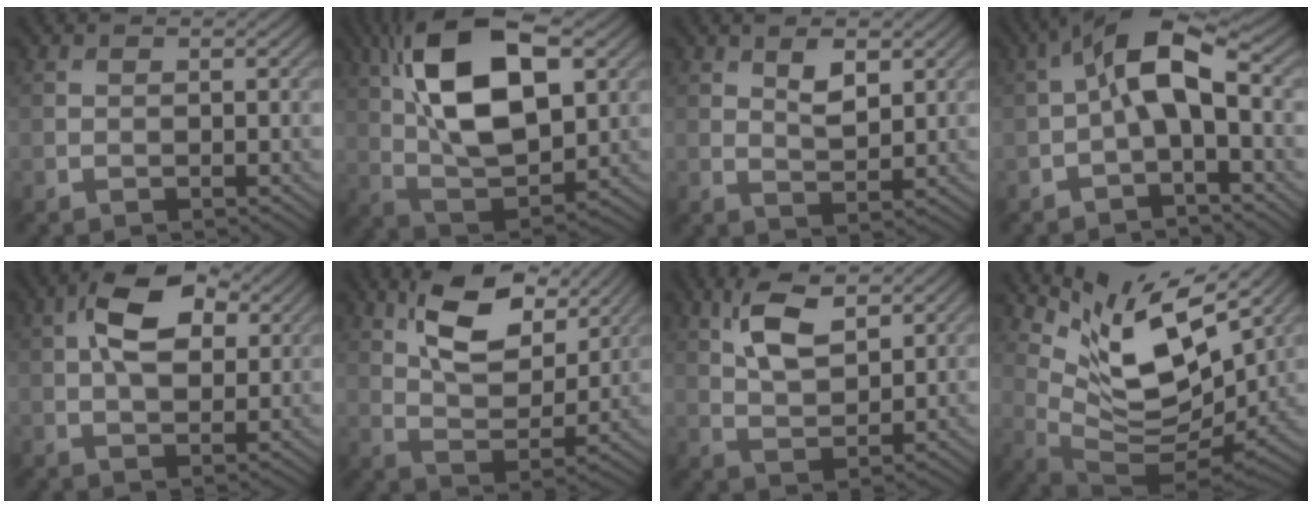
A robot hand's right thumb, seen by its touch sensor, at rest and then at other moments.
{"total": 16.9, "force": [5.4, 8.3, 13.8], "torque": [-0.274, 0.027, 0.085]}
{"total": 3.8, "force": [1.9, 1.7, 2.9], "torque": [-0.060, -0.003, 0.037]}
{"total": 7.7, "force": [-0.1, 3.0, 7.1], "torque": [-0.134, 0.023, -0.011]}
{"total": 9.1, "force": [2.9, 5.0, 7.1], "torque": [-0.136, 0.014, 0.043]}
{"total": 12.1, "force": [6.7, 5.5, 8.4], "torque": [-0.163, -0.002, 0.121]}
{"total": 7.4, "force": [3.7, 3.1, 5.6], "torque": [-0.123, 0.004, 0.074]}
{"total": 13.4, "force": [7.6, 4.7, 9.9], "torque": [-0.199, -0.001, 0.157]}